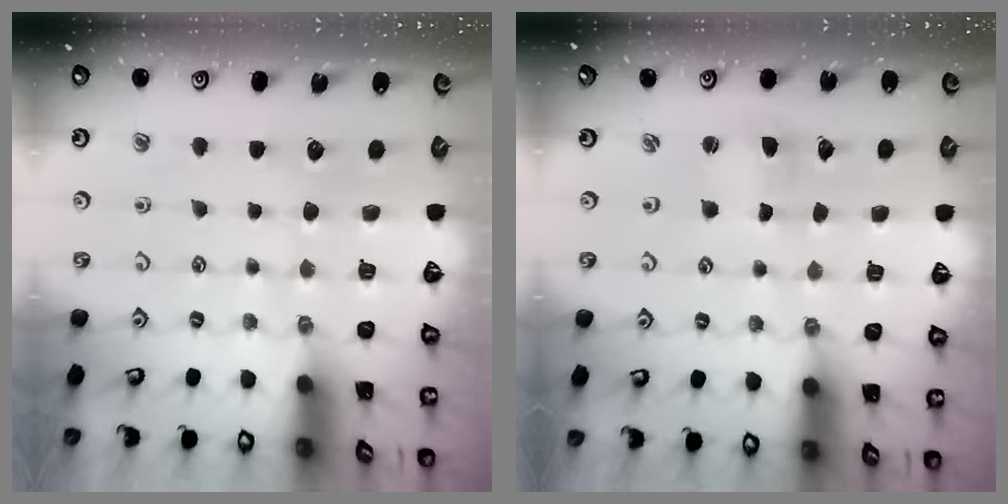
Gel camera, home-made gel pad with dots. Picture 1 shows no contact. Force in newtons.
{"total": 1.6, "press": 1.5, "slide": 0.3}